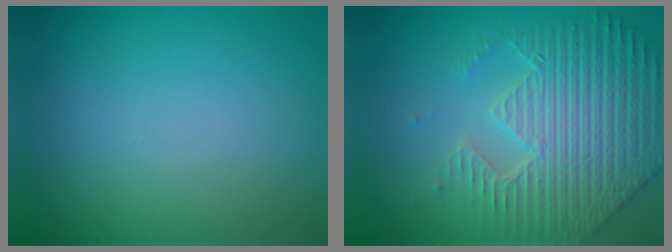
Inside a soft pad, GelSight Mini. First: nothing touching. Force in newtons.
{"total": 7.8, "press": 5.8, "slide": 5.2}